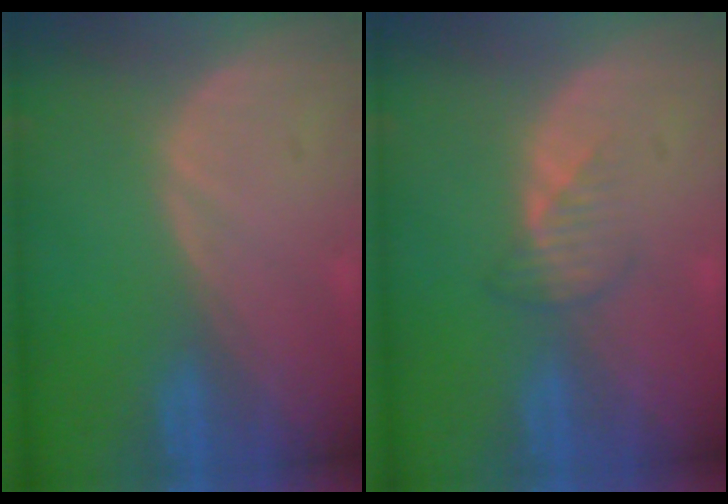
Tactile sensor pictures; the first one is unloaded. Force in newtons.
{"total": 2.5, "press": 2.5, "slide": 0.3}